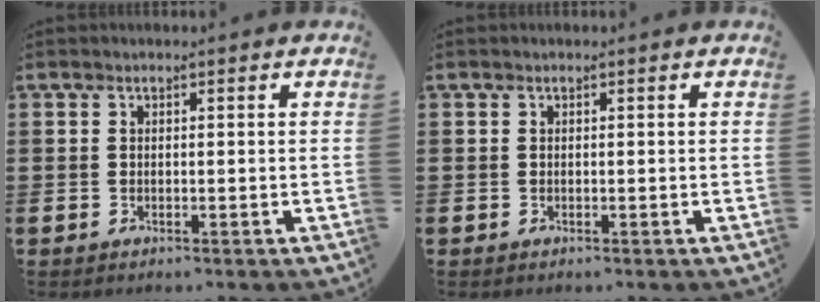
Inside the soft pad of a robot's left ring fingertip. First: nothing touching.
{"total": 0.0}